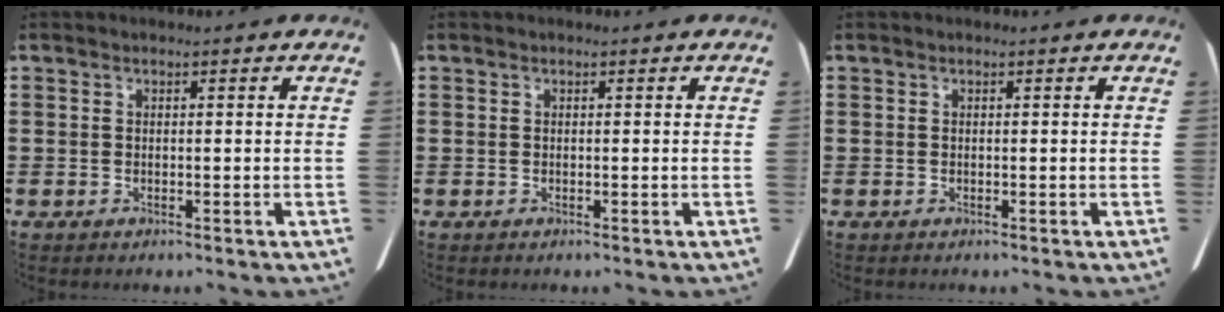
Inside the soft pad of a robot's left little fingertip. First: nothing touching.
{"total": 0.0}
{"total": 0.0}